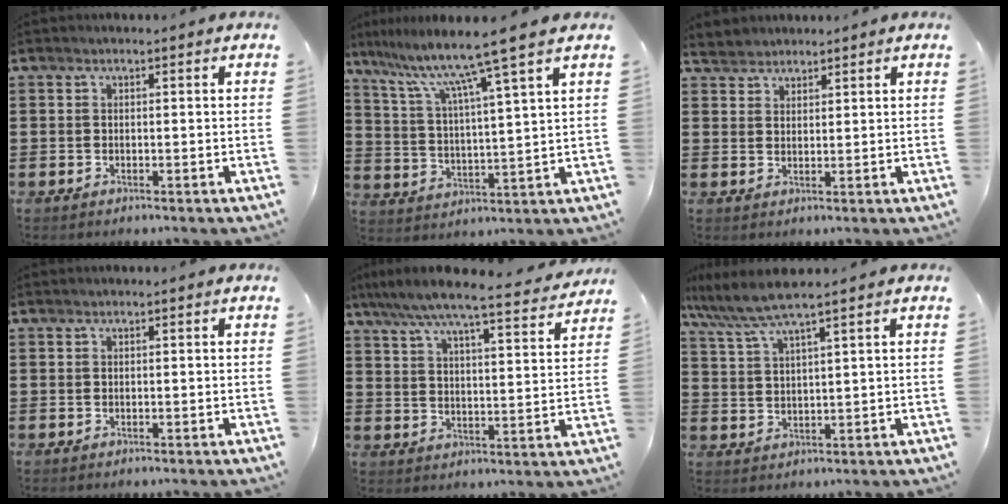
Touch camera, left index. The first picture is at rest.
{"total": 10.1, "force": [7.8, -1.0, 6.4], "torque": [-0.152, -0.043, 0.122]}
{"total": 2.1, "force": [2.0, 0.7, -0.4], "torque": [0.000, 0.005, 0.040]}
{"total": 0.0}
{"total": 6.8, "force": [6.1, -0.3, 3.0], "torque": [-0.084, -0.041, 0.100]}
{"total": 5.6, "force": [4.5, 0.0, 3.5], "torque": [-0.081, -0.014, 0.077]}